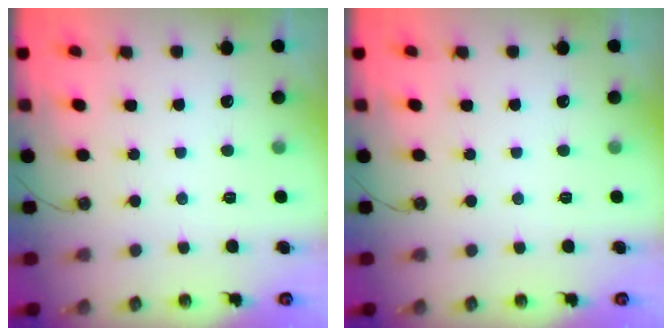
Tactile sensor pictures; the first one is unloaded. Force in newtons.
{"total": 0.0}